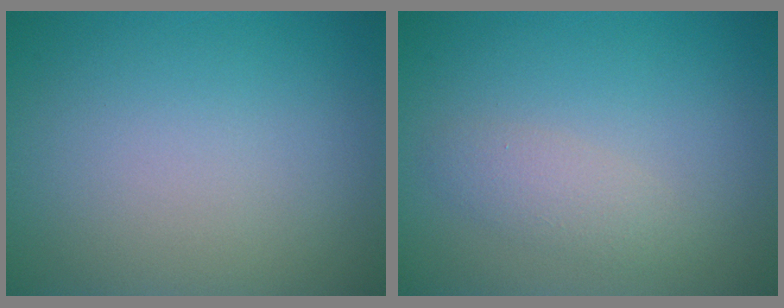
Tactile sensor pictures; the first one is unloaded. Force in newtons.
{"total": 1.8, "press": 1.8, "slide": 0.2}